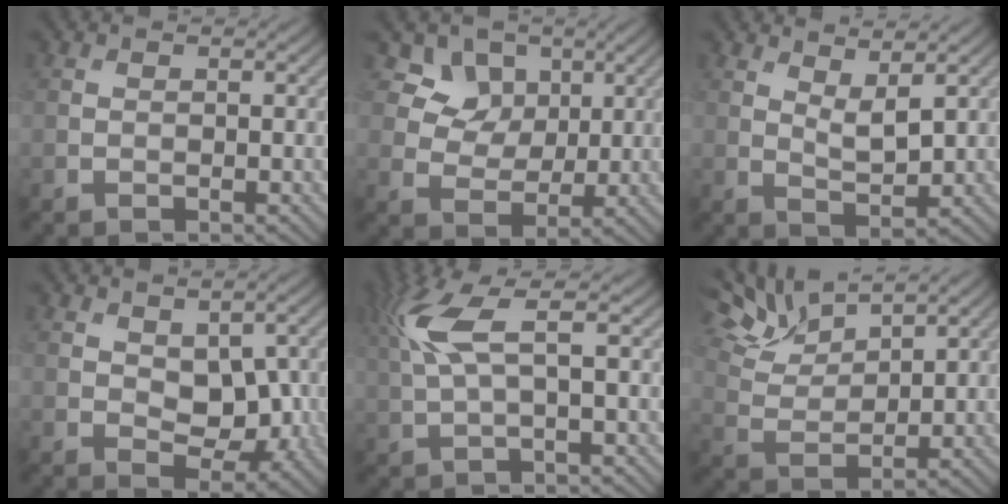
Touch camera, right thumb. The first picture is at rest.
{"total": 8.3, "force": [4.7, 6.1, 3.2], "torque": [-0.094, -0.022, 0.108]}
{"total": 3.3, "force": [2.3, 0.8, 2.3], "torque": [-0.050, -0.007, 0.046]}
{"total": 5.7, "force": [0.7, 3.7, 4.3], "torque": [-0.071, -0.010, 0.015]}
{"total": 6.5, "force": [2.0, 1.3, 6.0], "torque": [-0.147, 0.017, 0.040]}
{"total": 7.2, "force": [6.1, 1.7, 3.5], "torque": [-0.083, 0.010, 0.120]}